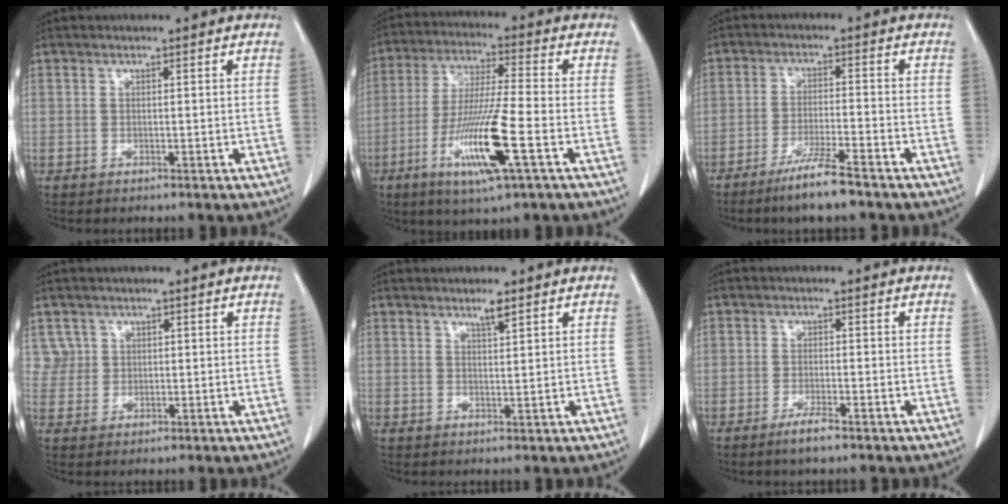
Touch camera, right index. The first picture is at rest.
{"total": 13.6, "force": [-5.0, 0.3, 12.6], "torque": [-0.252, -0.024, -0.093]}
{"total": 6.8, "force": [-5.1, -0.2, 4.5], "torque": [-0.086, -0.018, -0.096]}
{"total": 2.6, "force": [1.3, 2.2, -0.3], "torque": [0.019, 0.005, 0.018]}
{"total": 1.8, "force": [1.4, 0.0, 1.2], "torque": [-0.026, -0.002, 0.026]}
{"total": 2.8, "force": [-2.0, 0.4, 1.8], "torque": [-0.037, -0.002, -0.039]}